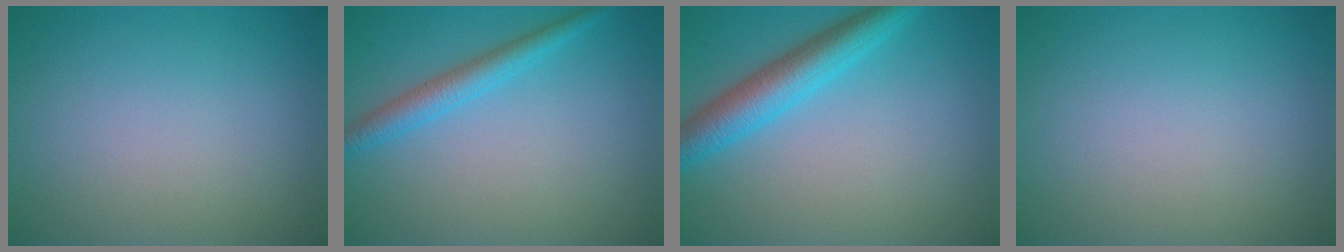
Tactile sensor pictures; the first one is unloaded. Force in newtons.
{"total": 2.7, "press": 2.7, "slide": 0.2}
{"total": 4.9, "press": 4.9, "slide": 0.2}
{"total": 0.0}